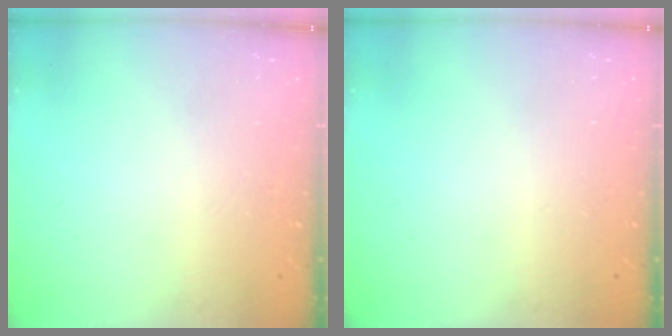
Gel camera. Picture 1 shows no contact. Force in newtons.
{"total": 0.0}